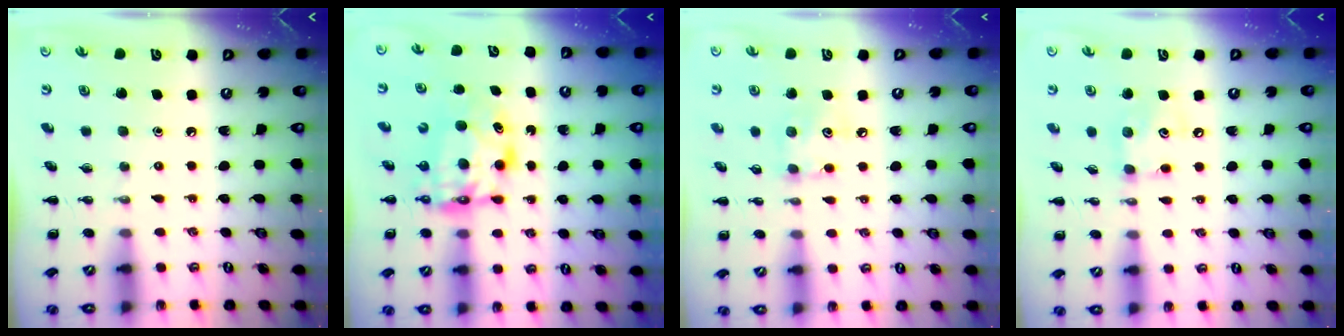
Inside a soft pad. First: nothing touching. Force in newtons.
{"total": 6.7, "press": 6.6, "slide": 1.0}
{"total": 5.8, "press": 5.7, "slide": 1.0}
{"total": 6.4, "press": 6.4, "slide": 0.6}